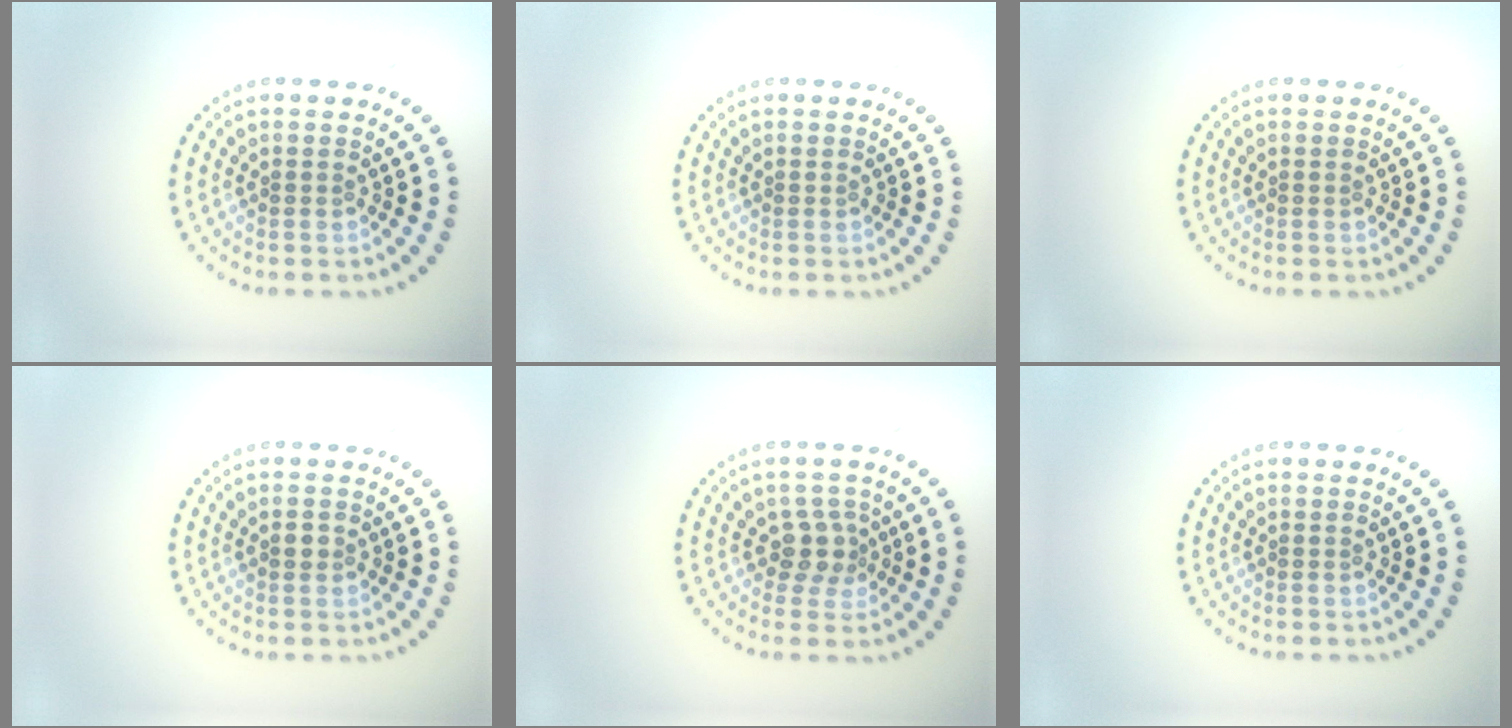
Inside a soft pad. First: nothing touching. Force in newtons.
{"total": 0.0}
{"total": 0.0}
{"total": 1.2, "press": 1.1, "slide": 0.3}
{"total": 2.3, "press": 1.9, "slide": 1.3}
{"total": 0.0}